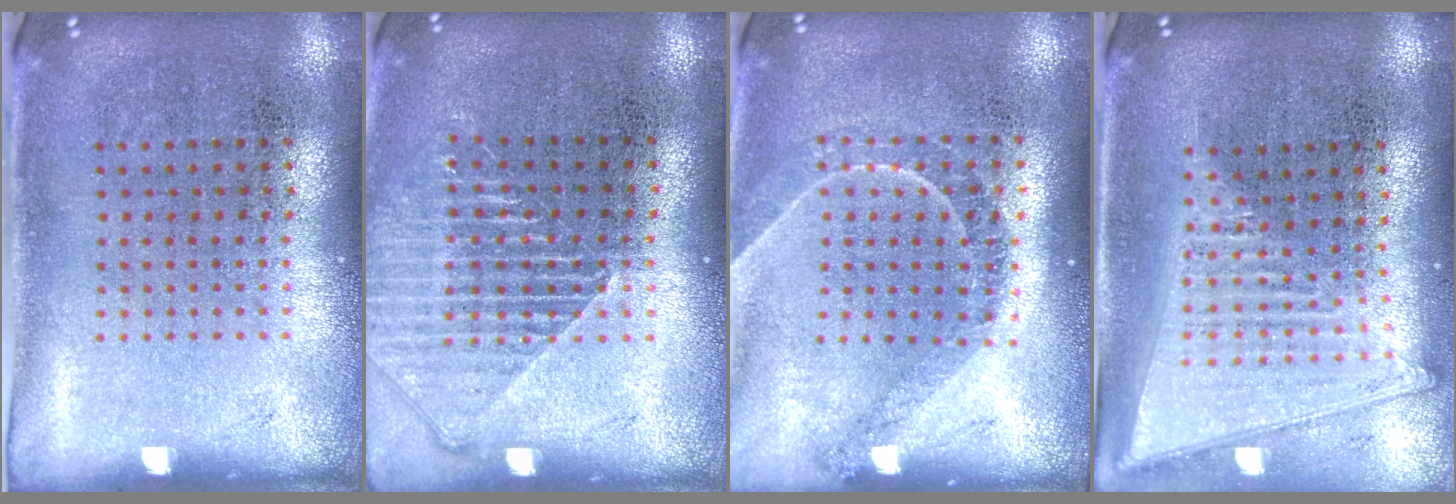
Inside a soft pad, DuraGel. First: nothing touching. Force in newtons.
{"total": 1.3, "press": 1.3, "slide": 0.4}
{"total": 1.2, "press": 1.2, "slide": 0.4}
{"total": 1.8, "press": 1.6, "slide": 0.9}